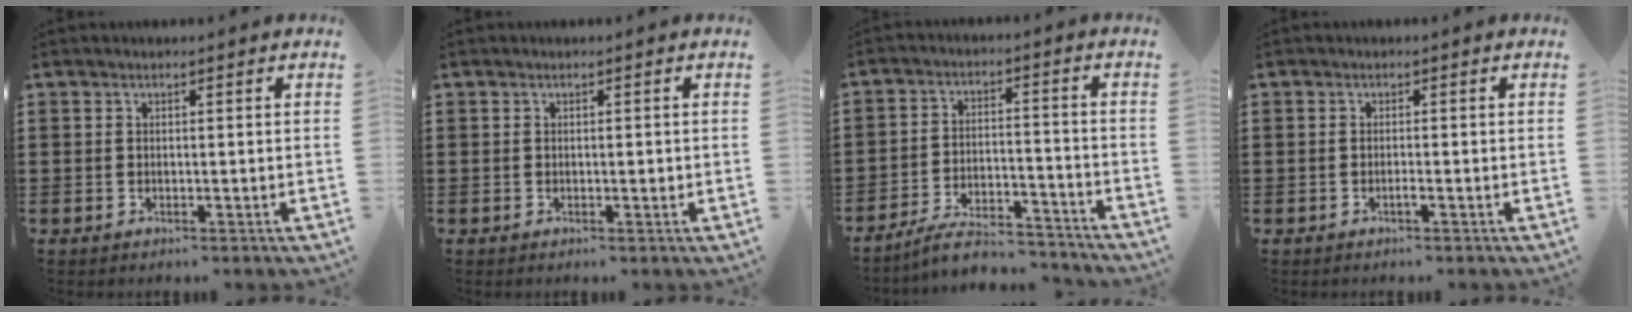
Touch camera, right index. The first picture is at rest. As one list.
[{"total": 0.7, "force": [-0.1, 0.2, 0.7], "torque": [-0.013, -0.002, -0.001]}, {"total": 6.5, "force": [-6.1, 0.8, 2.3], "torque": [-0.047, 0.006, -0.117]}, {"total": 0.9, "force": [-0.5, -0.1, 0.7], "torque": [-0.013, -0.005, -0.009]}]